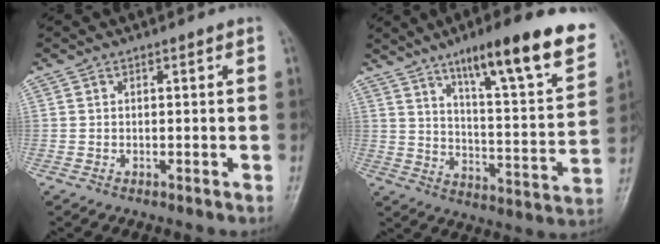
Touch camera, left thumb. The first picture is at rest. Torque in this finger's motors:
{"motor_torque": [1.04, 0.90, 1.48, -1.29, 0.14]}